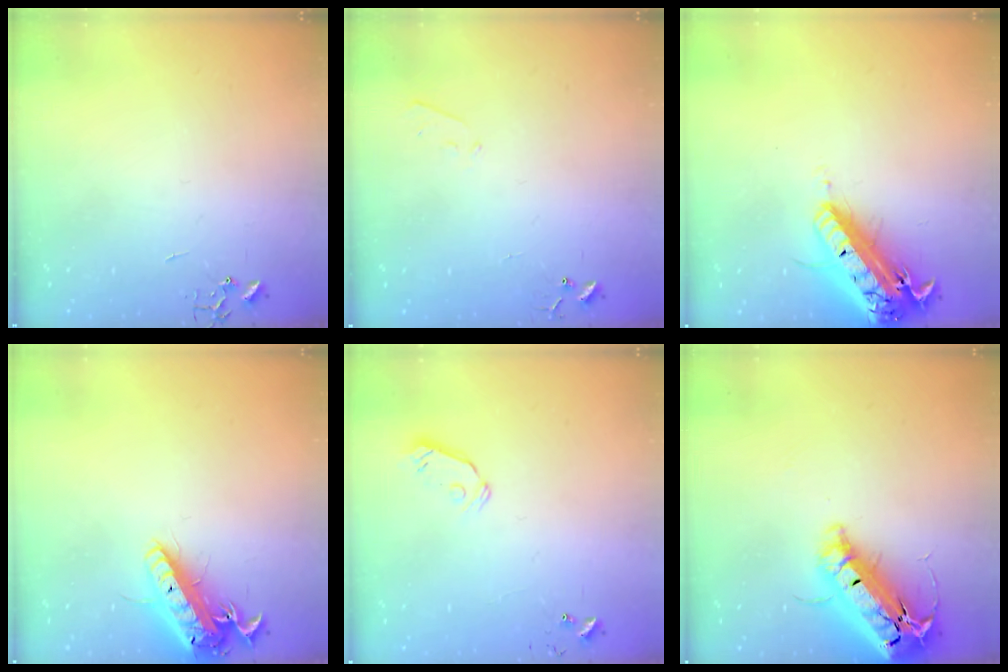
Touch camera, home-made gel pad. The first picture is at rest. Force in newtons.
{"total": 4.2, "press": 4.2, "slide": 0.6}
{"total": 21.3, "press": 20.9, "slide": 4.2}
{"total": 16.1, "press": 15.8, "slide": 3.2}
{"total": 5.4, "press": 5.3, "slide": 0.9}
{"total": 25.0, "press": 24.5, "slide": 4.9}